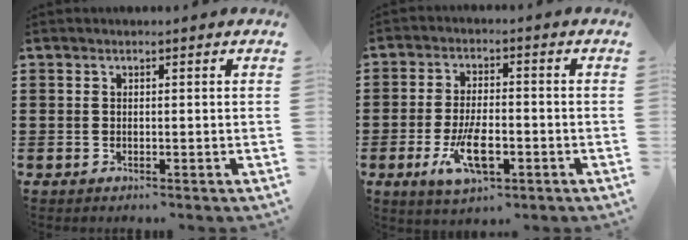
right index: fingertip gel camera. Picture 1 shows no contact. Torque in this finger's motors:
{"motor_torque": [1.76, 0.38, 0.46, 0.13]}